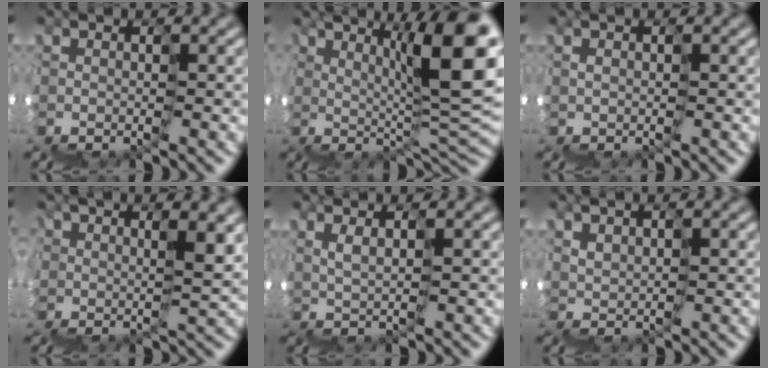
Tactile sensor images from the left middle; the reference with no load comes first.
{"total": 10.3, "force": [5.0, 1.3, 9.0], "torque": [-0.103, 0.031, 0.079]}
{"total": 0.7, "force": [0.5, 0.2, 0.4], "torque": [-0.005, 0.010, 0.011]}
{"total": 5.6, "force": [4.3, 1.7, 3.0], "torque": [-0.064, 0.003, 0.089]}
{"total": 1.9, "force": [1.3, -1.3, 0.5], "torque": [-0.010, 0.017, 0.030]}
{"total": 1.5, "force": [1.5, 0.0, 0.1], "torque": [-0.003, 0.019, 0.034]}